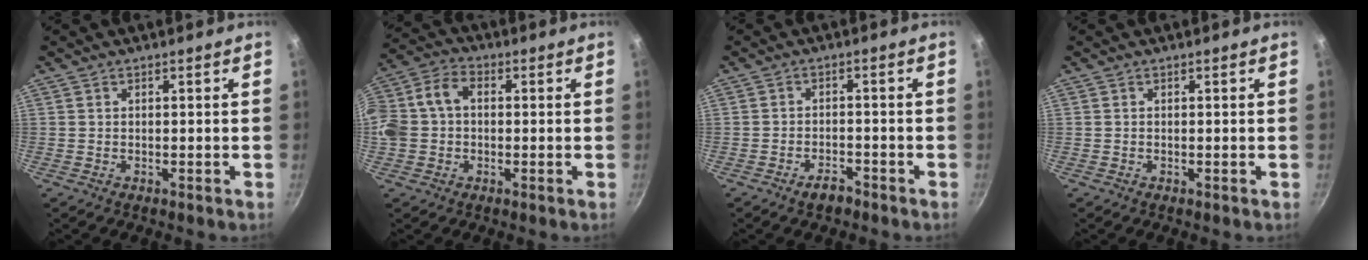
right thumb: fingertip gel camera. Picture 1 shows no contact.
{"total": 11.4, "force": [0.5, 8.5, 7.6], "torque": [-0.149, 0.036, -0.006]}
{"total": 3.2, "force": [-2.4, 1.6, 1.5], "torque": [-0.018, 0.023, -0.033]}
{"total": 0.0}